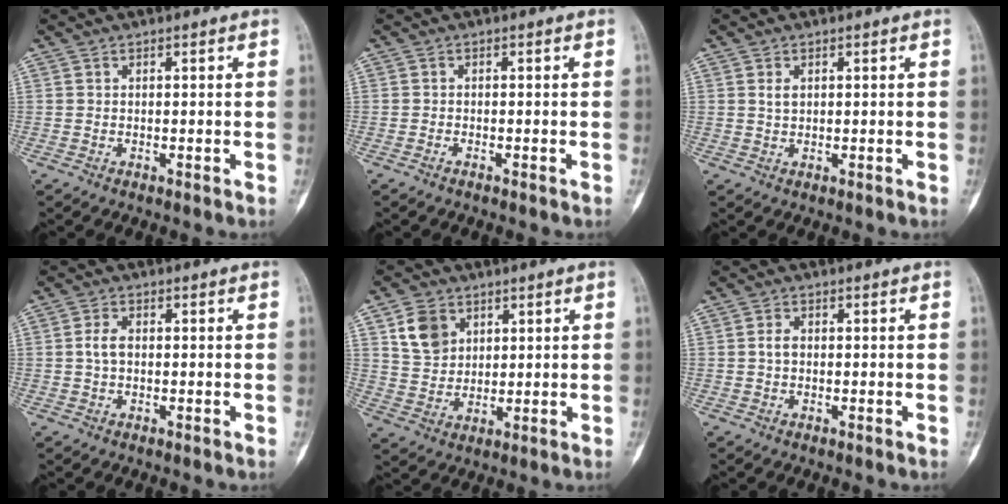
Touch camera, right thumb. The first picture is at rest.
{"total": 0.6, "force": [-0.5, 0.3, 0.2], "torque": [-0.002, 0.002, -0.011]}
{"total": 1.7, "force": [0.6, 1.1, 1.1], "torque": [-0.012, -0.001, 0.012]}
{"total": 2.9, "force": [0.1, 1.9, 2.2], "torque": [-0.040, 0.005, -0.004]}
{"total": 7.8, "force": [3.5, 6.1, 3.5], "torque": [-0.037, -0.014, 0.072]}
{"total": 2.0, "force": [0.0, 1.4, 1.4], "torque": [-0.021, 0.005, -0.004]}